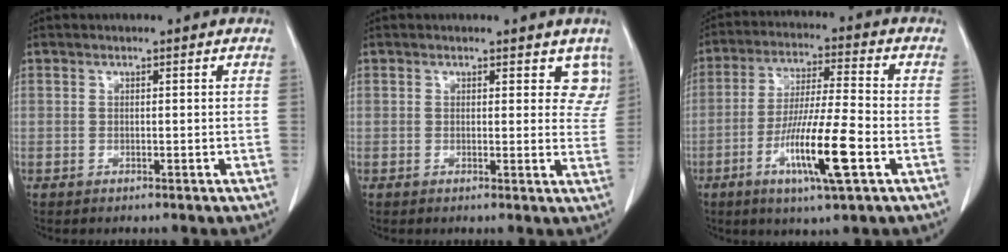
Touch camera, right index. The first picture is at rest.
{"total": 4.4, "force": [3.2, 2.6, 1.6], "torque": [0.021, -0.008, 0.025]}
{"total": 12.3, "force": [-4.8, 0.3, 11.4], "torque": [-0.210, -0.016, -0.087]}